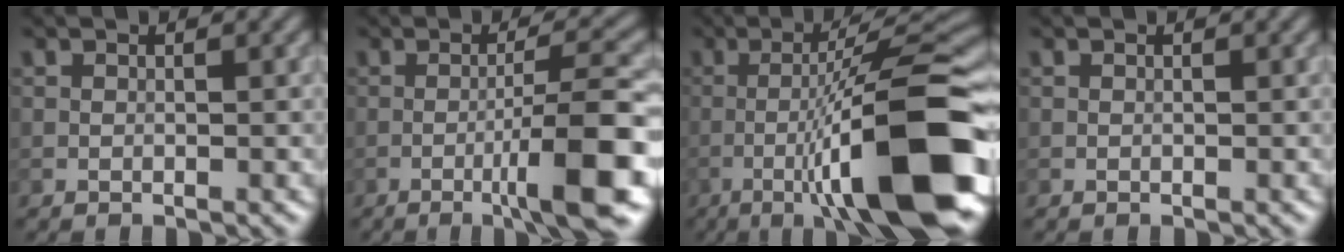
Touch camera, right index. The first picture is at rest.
{"total": 7.7, "force": [-2.2, 1.0, 7.4], "torque": [-0.103, 0.012, -0.041]}
{"total": 14.7, "force": [-4.6, 2.3, 13.7], "torque": [-0.200, 0.018, -0.067]}
{"total": 0.0}